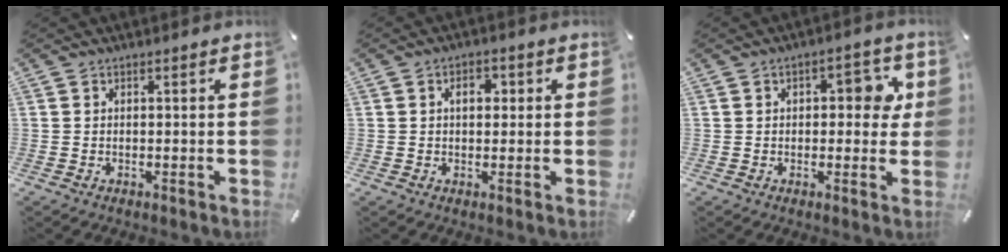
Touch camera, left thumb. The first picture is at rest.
{"total": 4.1, "force": [0.7, 2.6, 3.0], "torque": [-0.030, -0.002, 0.002]}
{"total": 7.6, "force": [1.5, 4.0, 6.3], "torque": [-0.074, -0.003, 0.014]}